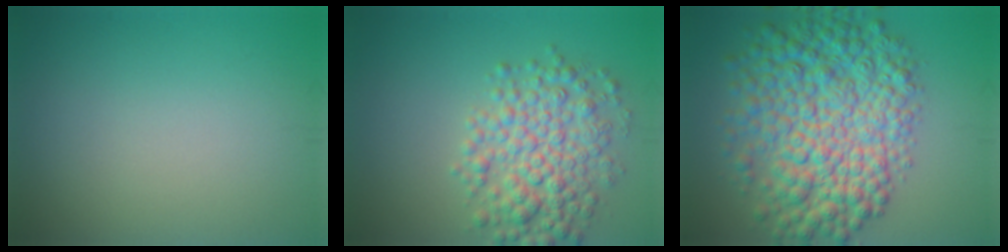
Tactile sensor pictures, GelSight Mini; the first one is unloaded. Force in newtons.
{"total": 5.8, "press": 5.8, "slide": 0.0}
{"total": 10.9, "press": 10.9, "slide": 0.1}